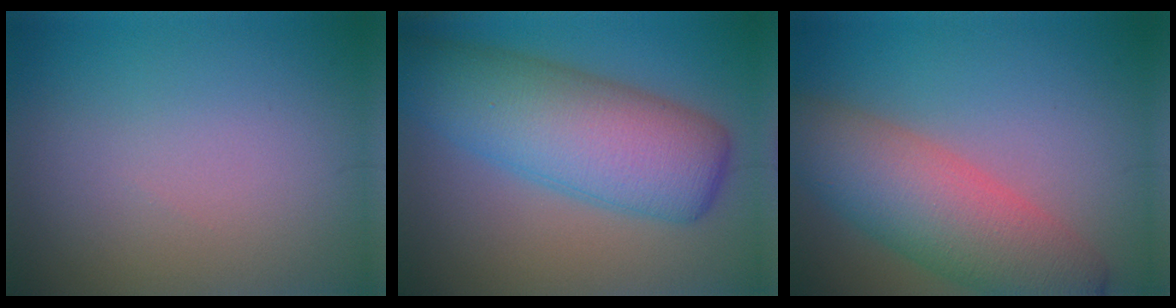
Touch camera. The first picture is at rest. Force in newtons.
{"total": 9.9, "press": 9.9, "slide": 0.3}
{"total": 8.3, "press": 8.3, "slide": 0.2}